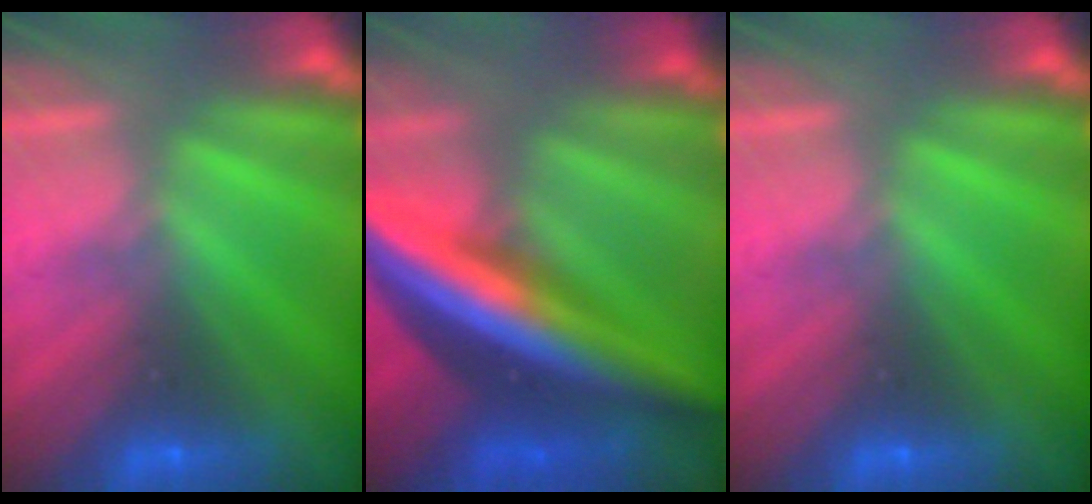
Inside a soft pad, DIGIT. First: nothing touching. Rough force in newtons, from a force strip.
{"total": 5.8}
{"total": 0.0}